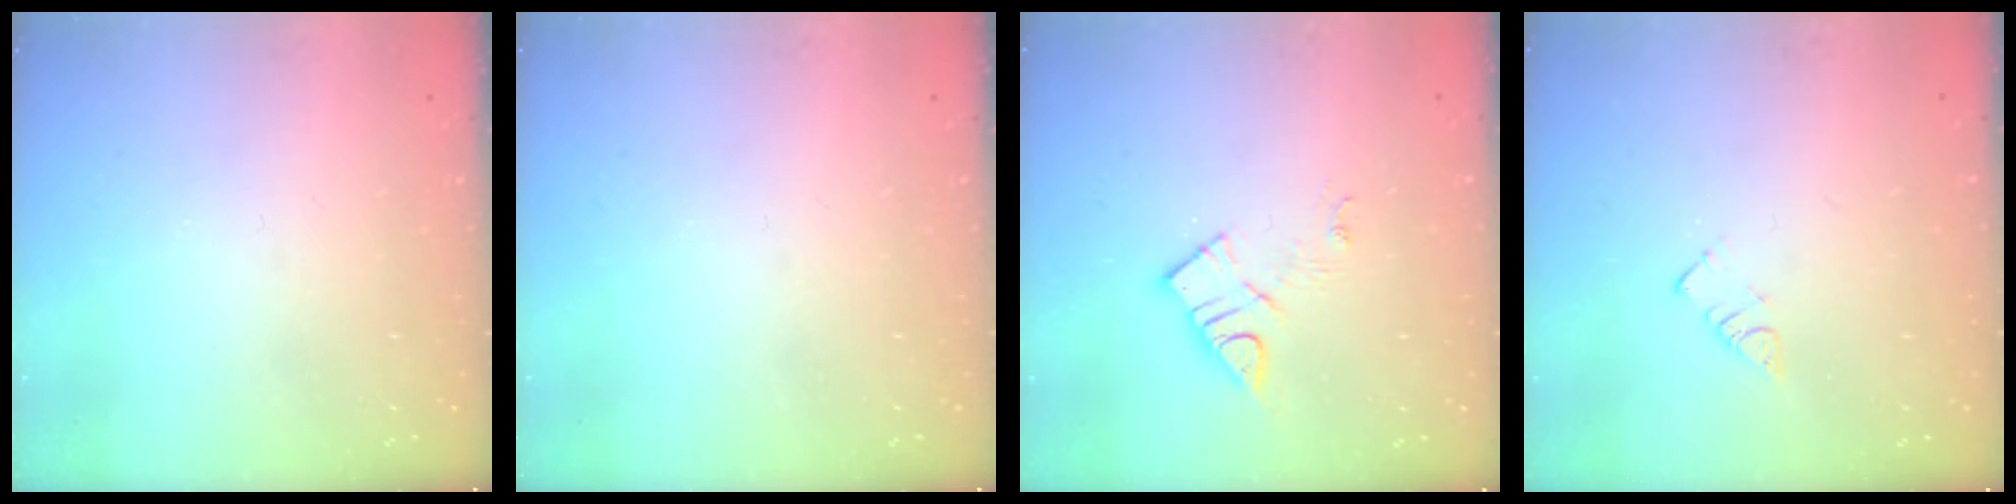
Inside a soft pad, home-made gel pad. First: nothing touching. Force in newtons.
{"total": 0.0}
{"total": 8.5, "press": 8.5, "slide": 0.5}
{"total": 2.8, "press": 2.8, "slide": 0.2}